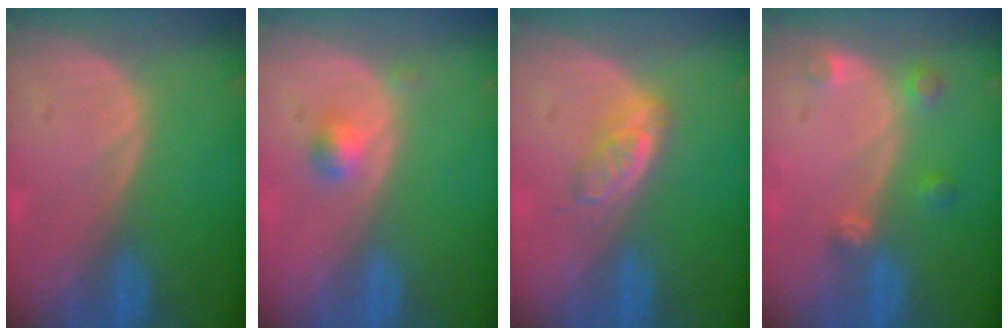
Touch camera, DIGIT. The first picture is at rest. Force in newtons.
{"total": 2.2, "press": 2.0, "slide": 1.0}
{"total": 3.8, "press": 3.8, "slide": 0.6}
{"total": 3.0, "press": 2.9, "slide": 0.6}